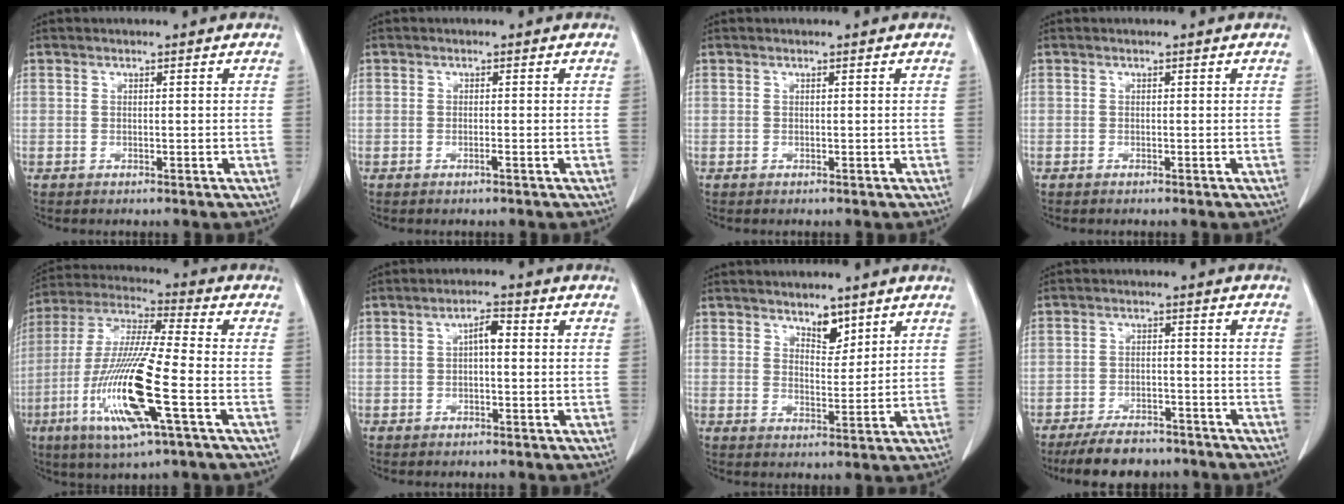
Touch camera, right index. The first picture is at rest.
{"total": 0.6, "force": [-0.3, -0.1, 0.6], "torque": [-0.013, -0.001, -0.004]}
{"total": 0.0}
{"total": 0.0}
{"total": 17.3, "force": [-5.4, 1.0, 16.4], "torque": [-0.343, -0.019, -0.103]}
{"total": 3.0, "force": [0.4, 1.0, 2.8], "torque": [-0.048, 0.014, 0.004]}
{"total": 3.8, "force": [2.8, 1.7, 1.9], "torque": [-0.027, -0.005, 0.048]}
{"total": 8.3, "force": [-7.0, 3.2, 3.1], "torque": [-0.047, -0.004, -0.111]}